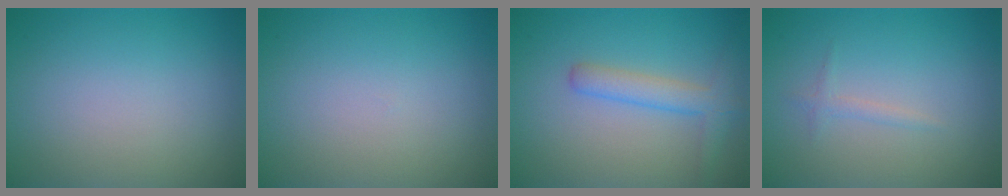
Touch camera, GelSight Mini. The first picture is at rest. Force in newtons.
{"total": 0.0}
{"total": 2.9, "press": 2.9, "slide": 0.2}
{"total": 0.9, "press": 0.9, "slide": 0.0}